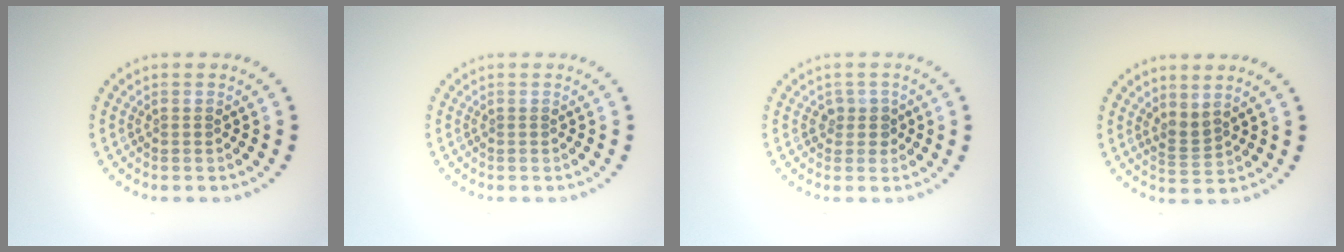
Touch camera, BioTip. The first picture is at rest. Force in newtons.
{"total": 0.0}
{"total": 1.5, "press": 1.3, "slide": 0.8}
{"total": 1.7, "press": 1.2, "slide": 1.2}